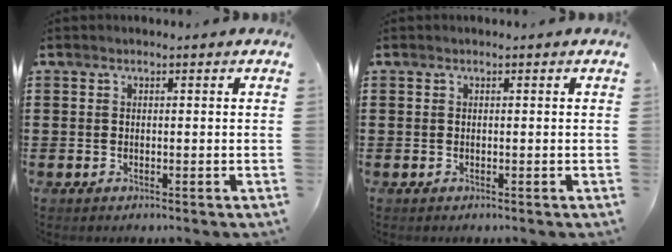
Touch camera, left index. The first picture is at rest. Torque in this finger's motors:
{"motor_torque": [-0.09, 0.09, 0.00, 0.00]}